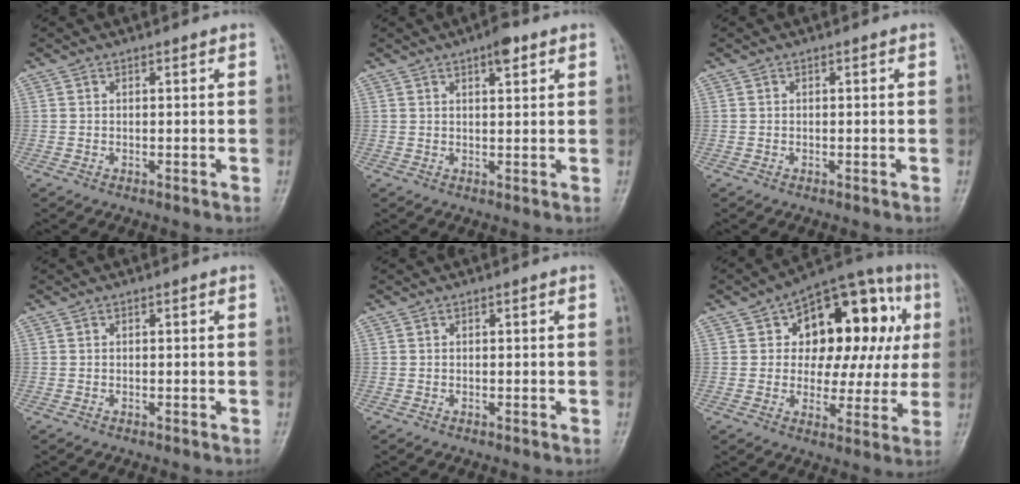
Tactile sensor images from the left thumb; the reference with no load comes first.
{"total": 2.8, "force": [1.6, 1.0, 2.0], "torque": [-0.023, -0.005, 0.020]}
{"total": 0.0}
{"total": 0.0}
{"total": 0.0}
{"total": 21.3, "force": [5.3, 12.8, 16.2], "torque": [-0.151, 0.028, 0.070]}